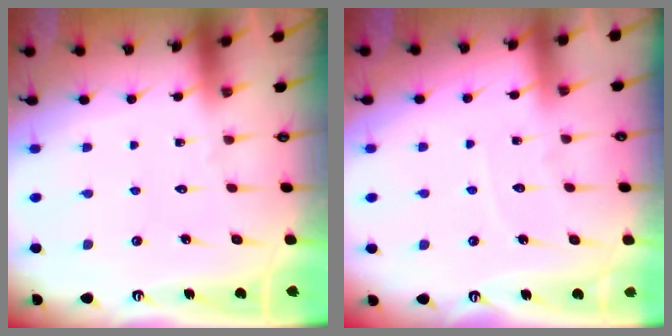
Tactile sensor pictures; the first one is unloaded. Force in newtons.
{"total": 3.6, "press": 3.6, "slide": 0.4}